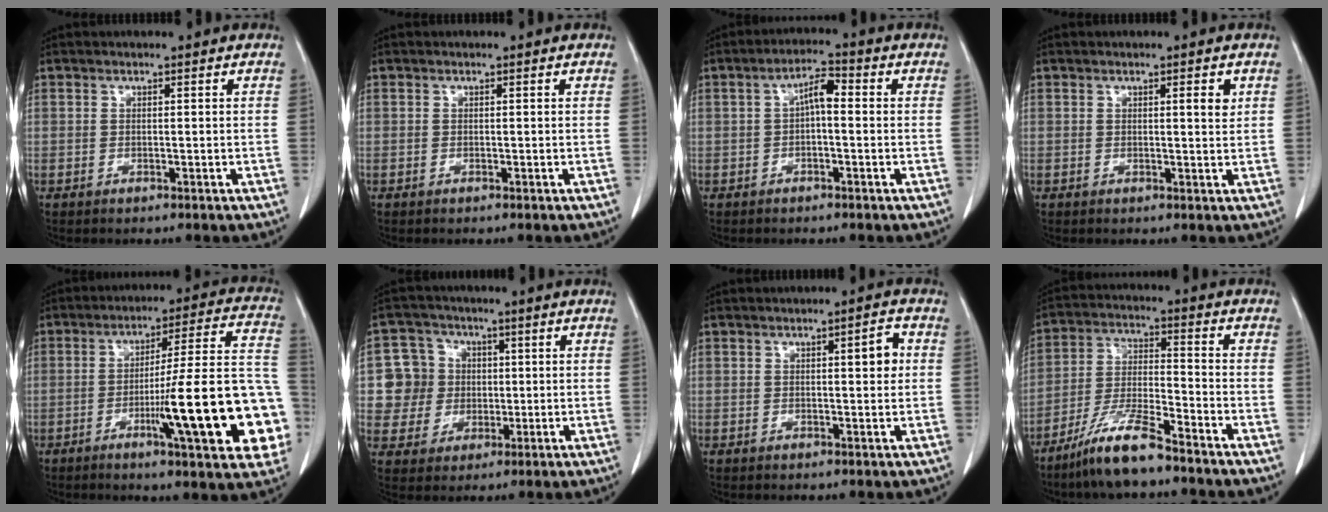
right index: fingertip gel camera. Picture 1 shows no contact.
{"total": 0.0}
{"total": 4.2, "force": [0.2, 1.3, 3.9], "torque": [-0.070, 0.018, 0.001]}
{"total": 1.9, "force": [0.8, 0.3, 1.7], "torque": [-0.025, -0.002, 0.010]}
{"total": 21.9, "force": [-6.0, 1.8, 21.0], "torque": [-0.208, 0.019, -0.079]}
{"total": 7.8, "force": [0.7, 7.7, 1.0], "torque": [-0.020, 0.025, 0.019]}
{"total": 3.1, "force": [0.6, 0.8, 2.9], "torque": [-0.038, 0.004, 0.007]}
{"total": 9.7, "force": [-7.5, 0.9, 6.1], "torque": [-0.126, -0.020, -0.148]}